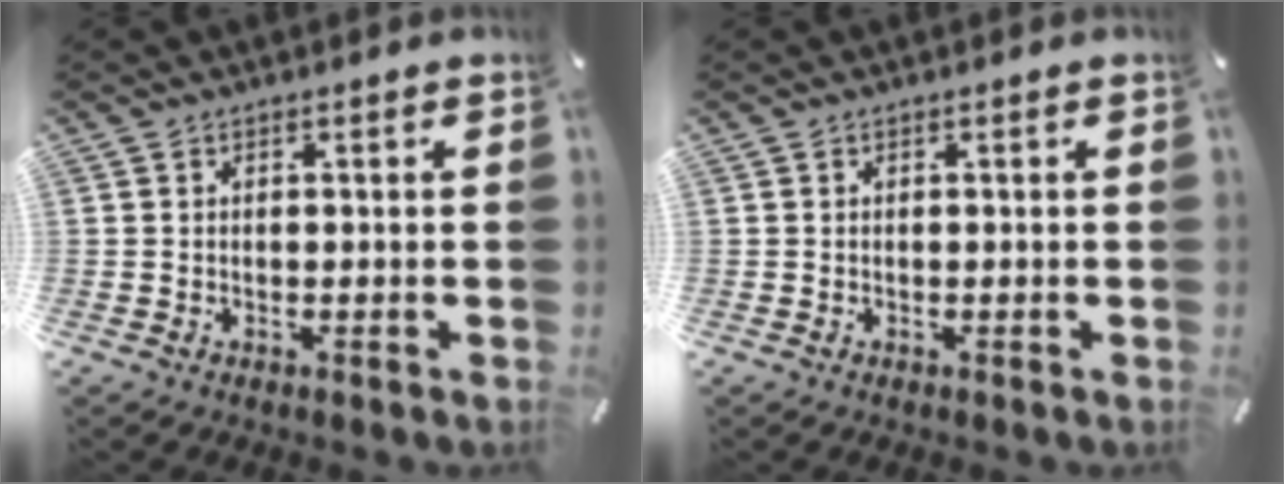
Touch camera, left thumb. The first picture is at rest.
{"total": 0.0}